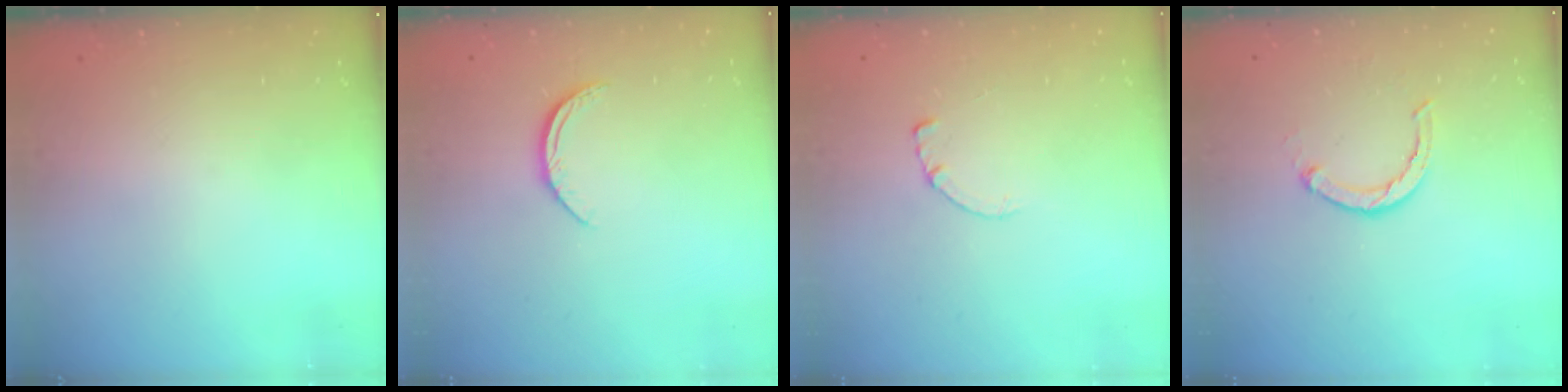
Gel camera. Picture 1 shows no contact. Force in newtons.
{"total": 7.2, "press": 7.1, "slide": 0.8}
{"total": 0.7, "press": 0.7, "slide": 0.2}
{"total": 2.3, "press": 2.3, "slide": 0.3}